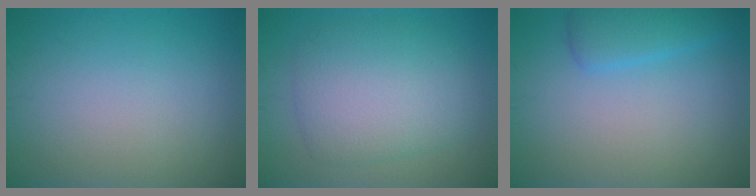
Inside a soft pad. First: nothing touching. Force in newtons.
{"total": 6.1, "press": 6.1, "slide": 0.1}
{"total": 2.6, "press": 2.6, "slide": 0.2}